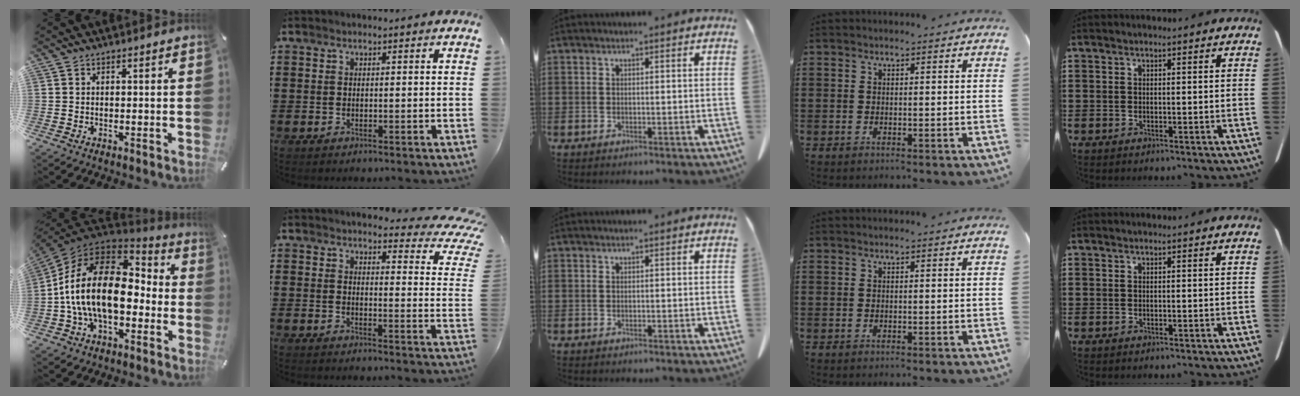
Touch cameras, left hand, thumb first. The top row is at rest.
{"thumb": {"total": 21.4, "force": [-1.9, 13.3, 16.7], "torque": [-0.327, 0.016, -0.032]}, "index": {"total": 4.9, "force": [4.1, 0.8, 2.5], "torque": [-0.045, -0.032, 0.065]}}